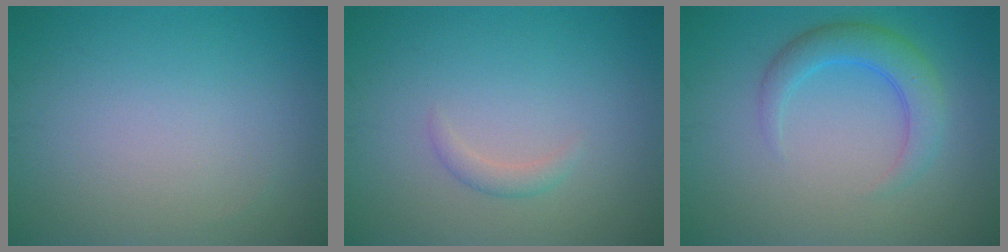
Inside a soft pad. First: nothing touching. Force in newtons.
{"total": 1.1, "press": 1.1, "slide": 0.1}
{"total": 3.6, "press": 3.6, "slide": 0.2}